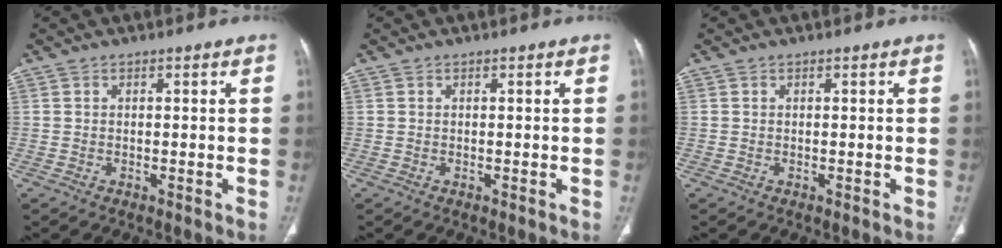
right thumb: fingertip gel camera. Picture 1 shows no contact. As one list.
[{"total": 0.0}, {"total": 0.0}]